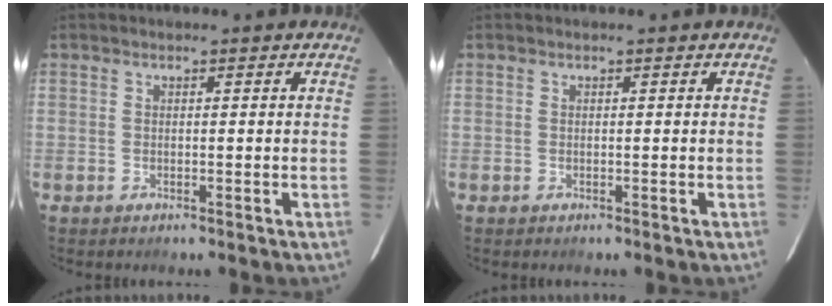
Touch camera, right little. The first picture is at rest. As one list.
[{"total": 0.0}]